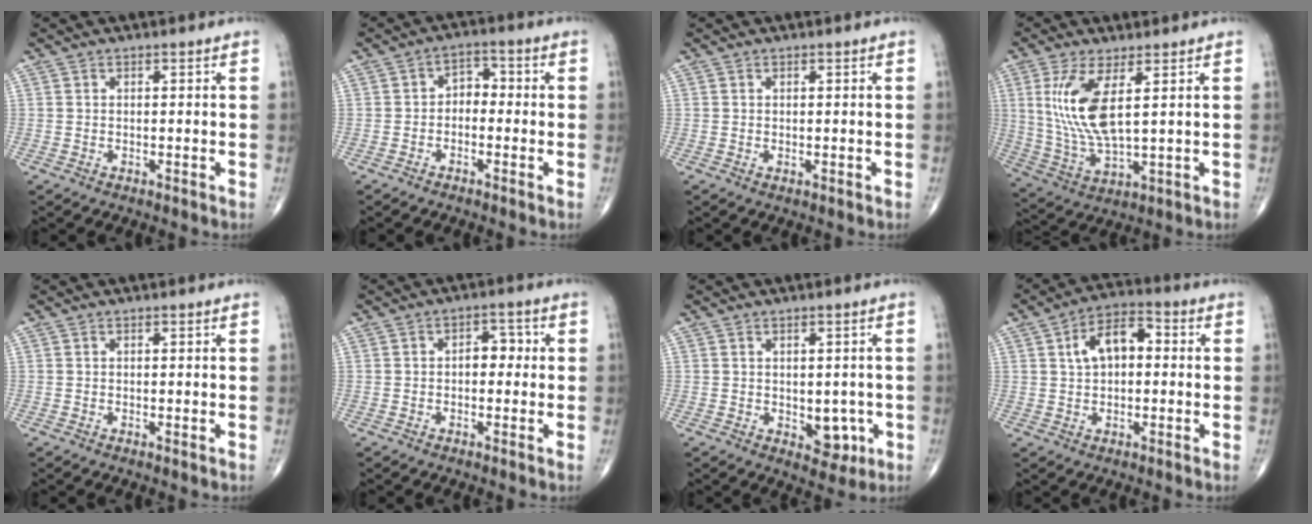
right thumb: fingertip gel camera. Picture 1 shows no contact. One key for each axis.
{"total": 3.8, "fx": -1.0, "fy": 2.7, "fz": 2.4, "tx": -0.020, "ty": 0.024, "tz": -0.029}
{"total": 0.0}
{"total": 11.8, "fx": 3.2, "fy": 3.8, "fz": 10.7, "tx": -0.239, "ty": -0.022, "tz": 0.075}
{"total": 0.0}
{"total": 3.9, "fx": 0.0, "fy": 2.6, "fz": 2.9, "tx": -0.020, "ty": 0.014, "tz": -0.007}
{"total": 5.5, "fx": -1.0, "fy": 3.5, "fz": 4.1, "tx": -0.021, "ty": -0.004, "tz": -0.005}
{"total": 11.1, "fx": 1.9, "fy": 6.5, "fz": 8.9, "tx": -0.141, "ty": 0.027, "tz": 0.022}